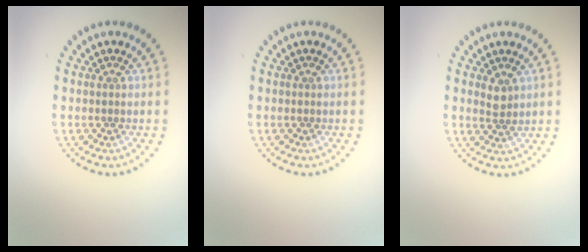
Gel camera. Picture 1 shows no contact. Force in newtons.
{"total": 0.0}
{"total": 1.5, "press": 1.2, "slide": 0.9}